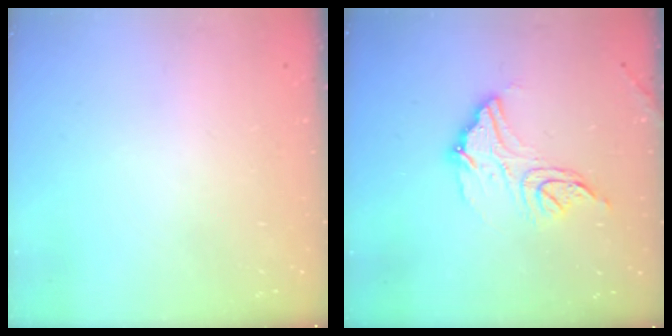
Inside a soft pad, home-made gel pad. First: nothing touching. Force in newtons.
{"total": 12.8, "press": 12.8, "slide": 0.7}